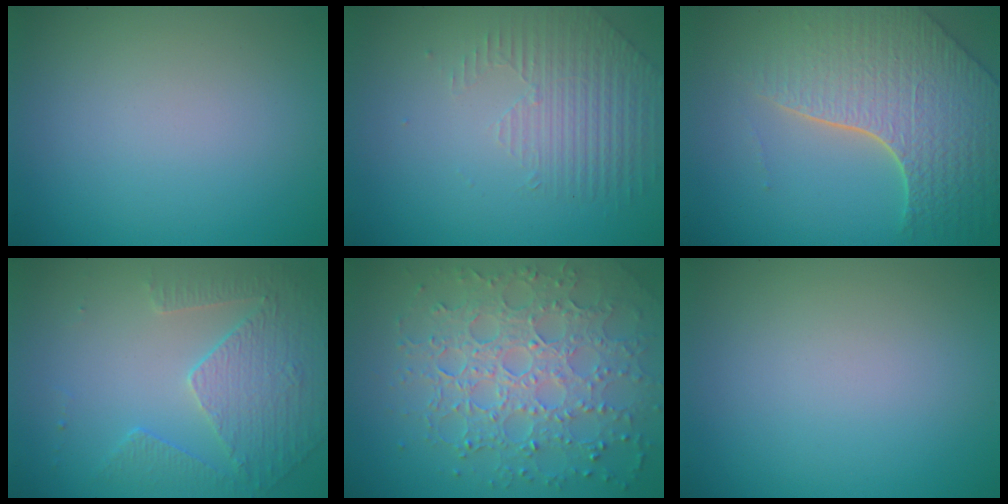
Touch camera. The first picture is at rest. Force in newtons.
{"total": 1.7, "press": 1.3, "slide": 1.1}
{"total": 7.7, "press": 5.6, "slide": 5.3}
{"total": 4.1, "press": 3.4, "slide": 2.2}
{"total": 7.7, "press": 5.4, "slide": 5.4}
{"total": 0.0}